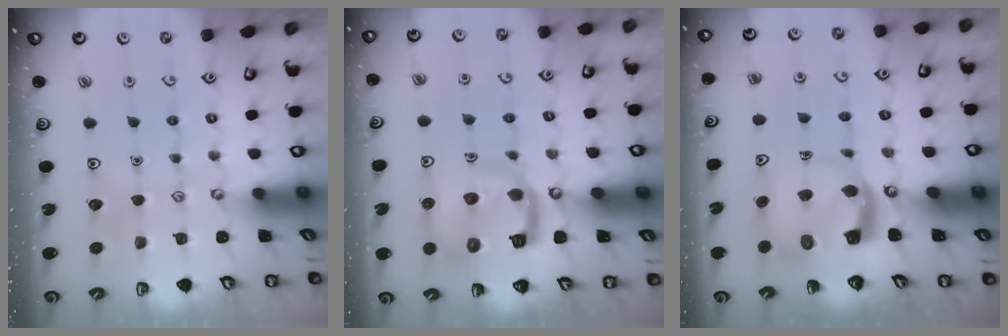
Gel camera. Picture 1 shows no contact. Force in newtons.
{"total": 11.0, "press": 10.9, "slide": 1.3}
{"total": 4.8, "press": 4.7, "slide": 0.4}